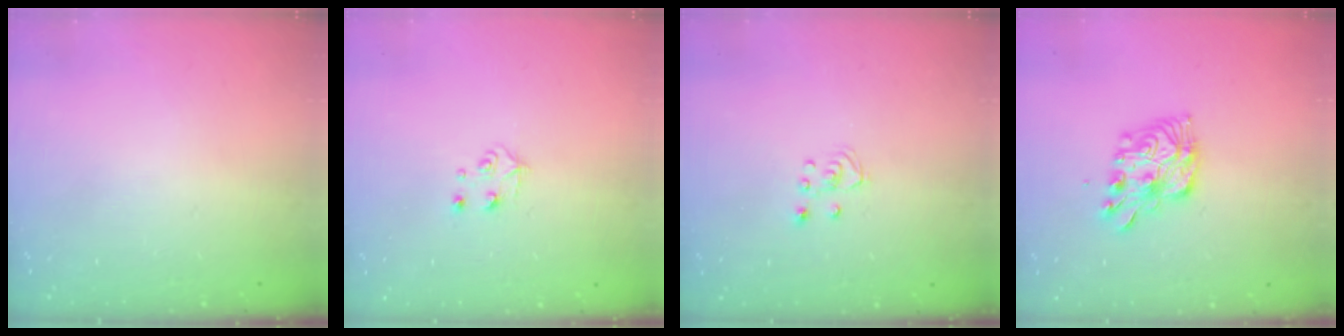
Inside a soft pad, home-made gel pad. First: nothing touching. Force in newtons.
{"total": 4.0, "press": 3.9, "slide": 0.4}
{"total": 2.5, "press": 2.5, "slide": 0.2}
{"total": 11.8, "press": 11.8, "slide": 0.4}